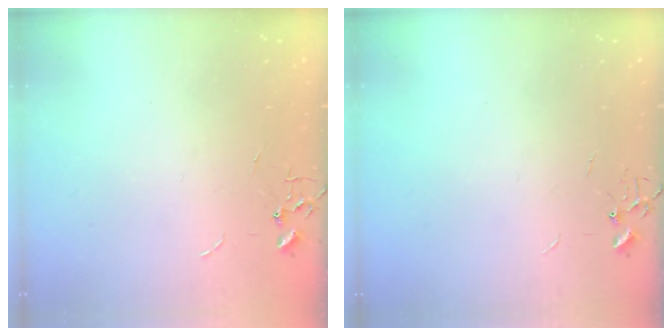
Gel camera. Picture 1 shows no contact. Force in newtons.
{"total": 0.0}